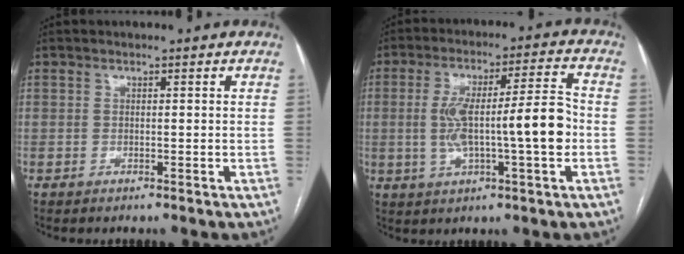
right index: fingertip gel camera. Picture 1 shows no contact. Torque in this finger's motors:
{"motor_torque": [0.50, -0.03, 0.55, 0.13]}